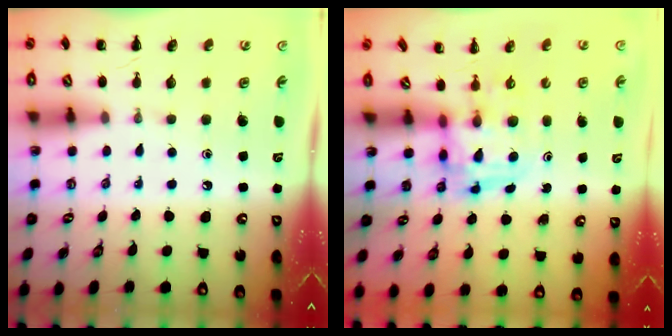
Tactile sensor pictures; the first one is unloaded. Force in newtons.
{"total": 3.7, "press": 3.7, "slide": 0.7}